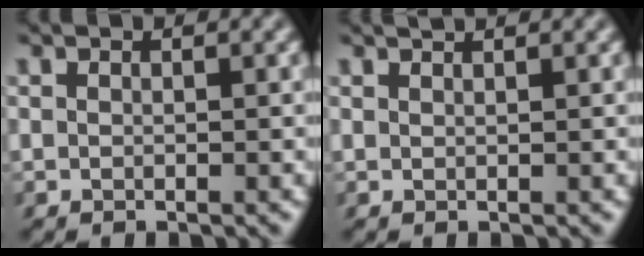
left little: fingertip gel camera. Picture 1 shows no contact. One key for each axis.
{"total": 1.0, "fx": 1.0, "fy": 0.0, "fz": 0.3, "tx": 0.002, "ty": 0.008, "tz": 0.011}